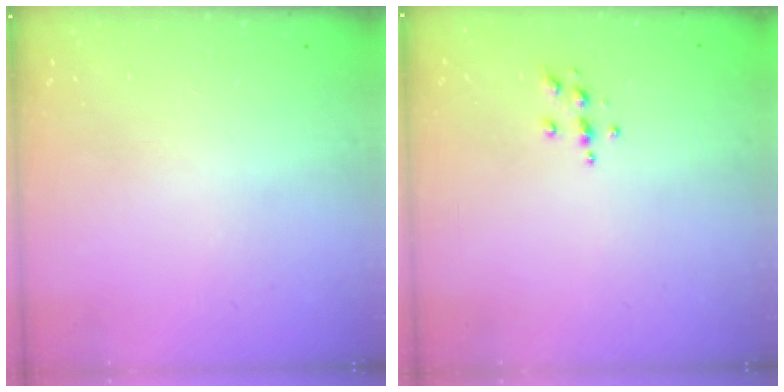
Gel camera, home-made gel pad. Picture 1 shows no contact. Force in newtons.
{"total": 3.6, "press": 3.6, "slide": 0.4}